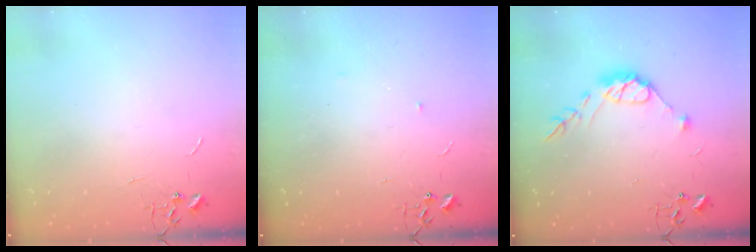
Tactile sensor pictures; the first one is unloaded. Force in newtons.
{"total": 3.1, "press": 3.0, "slide": 0.6}
{"total": 10.7, "press": 10.7, "slide": 0.8}